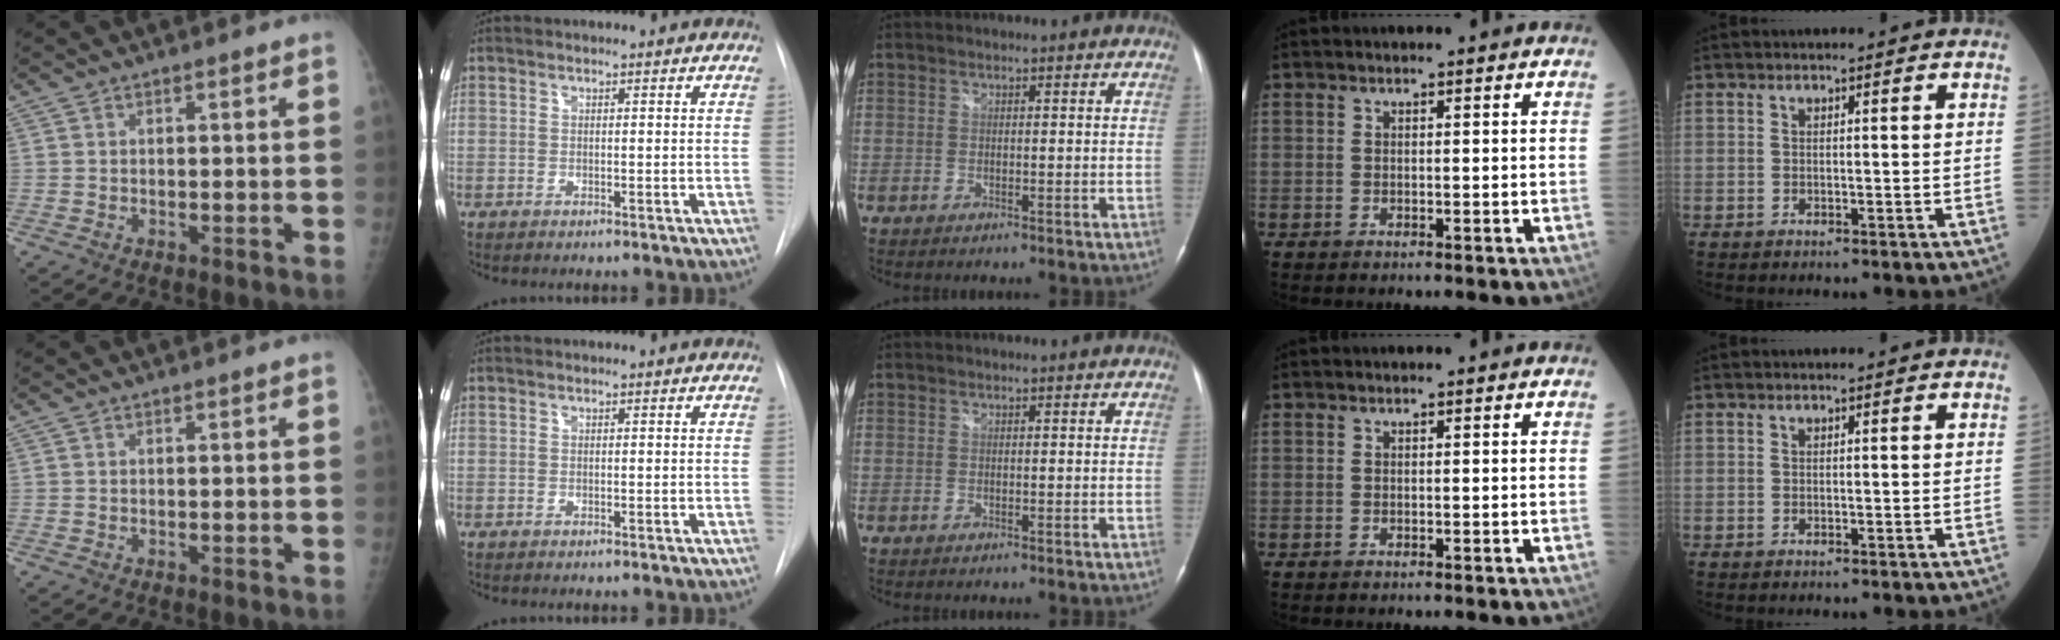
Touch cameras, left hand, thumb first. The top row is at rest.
{}